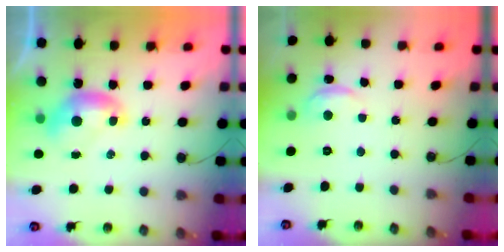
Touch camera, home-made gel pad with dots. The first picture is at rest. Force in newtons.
{"total": 0.6, "press": 0.1, "slide": 0.6}